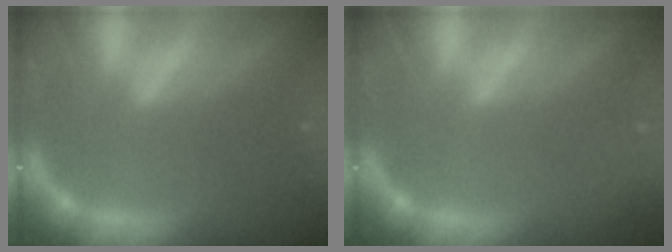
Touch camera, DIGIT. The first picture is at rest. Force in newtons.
{"total": 1.9}